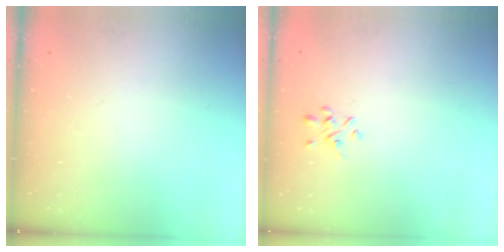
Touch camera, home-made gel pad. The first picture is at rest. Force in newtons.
{"total": 1.8, "press": 1.6, "slide": 0.7}